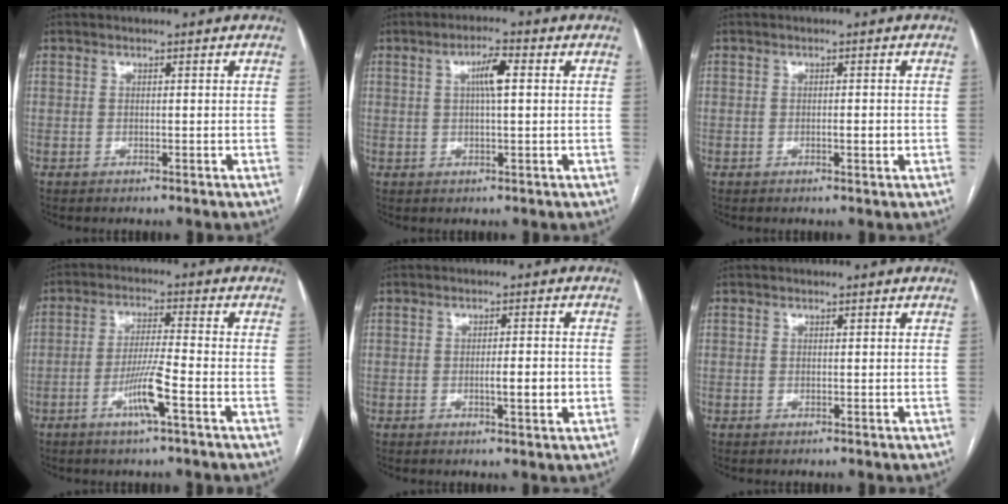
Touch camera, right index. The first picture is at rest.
{"total": 4.3, "force": [0.9, 0.6, 4.1], "torque": [-0.075, 0.009, 0.015]}
{"total": 1.5, "force": [-0.3, 0.3, 1.4], "torque": [-0.021, -0.001, -0.005]}
{"total": 6.6, "force": [-3.0, -0.3, 5.8], "torque": [-0.114, -0.006, -0.057]}
{"total": 3.8, "force": [-0.8, 0.4, 3.7], "torque": [-0.058, -0.003, -0.011]}
{"total": 0.0}